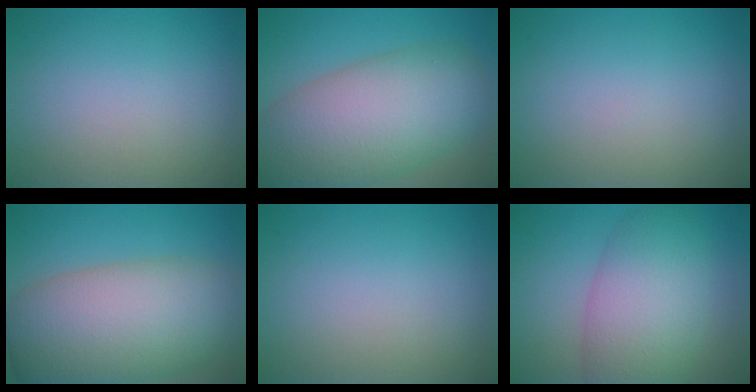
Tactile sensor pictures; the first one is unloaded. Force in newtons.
{"total": 11.4, "press": 11.3, "slide": 0.8}
{"total": 0.0}
{"total": 11.8, "press": 11.8, "slide": 0.5}
{"total": 0.0}
{"total": 7.8, "press": 7.8, "slide": 0.2}